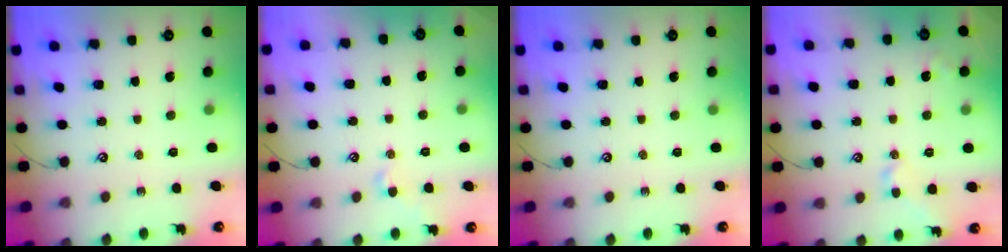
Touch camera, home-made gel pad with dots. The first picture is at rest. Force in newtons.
{"total": 0.8, "press": 0.7, "slide": 0.5}
{"total": 0.0}
{"total": 1.9, "press": 1.8, "slide": 0.7}